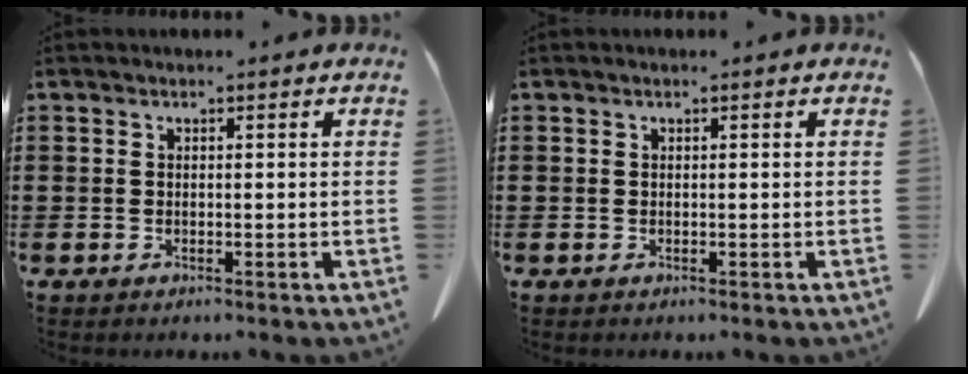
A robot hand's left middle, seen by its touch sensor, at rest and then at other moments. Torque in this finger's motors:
{"motor_torque": [0.00, 0.00, 0.00, 0.00]}